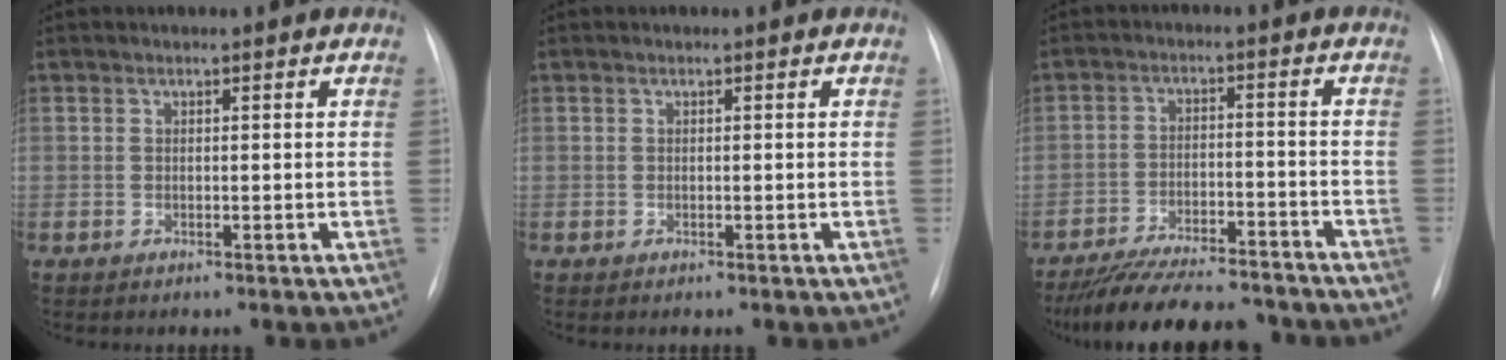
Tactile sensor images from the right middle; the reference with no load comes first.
{"total": 0.0}
{"total": 16.3, "force": [-14.6, 3.5, 6.3], "torque": [-0.118, 0.000, -0.216]}